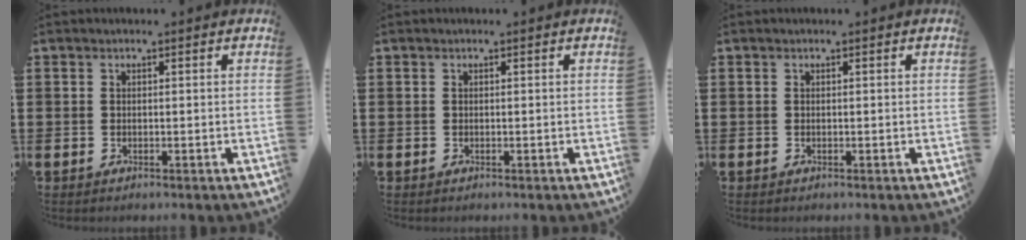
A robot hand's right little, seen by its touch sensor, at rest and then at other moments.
{"total": 0.0}
{"total": 0.0}